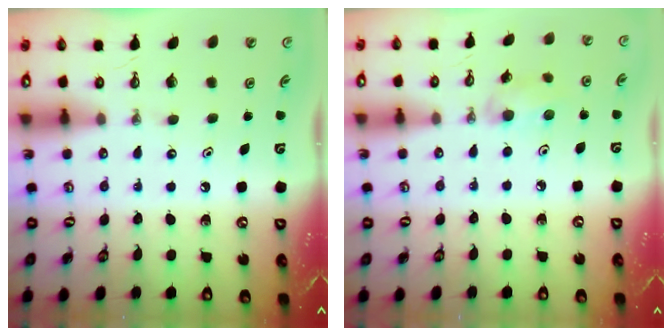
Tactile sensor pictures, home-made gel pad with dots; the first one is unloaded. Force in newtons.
{"total": 5.3, "press": 5.1, "slide": 1.5}